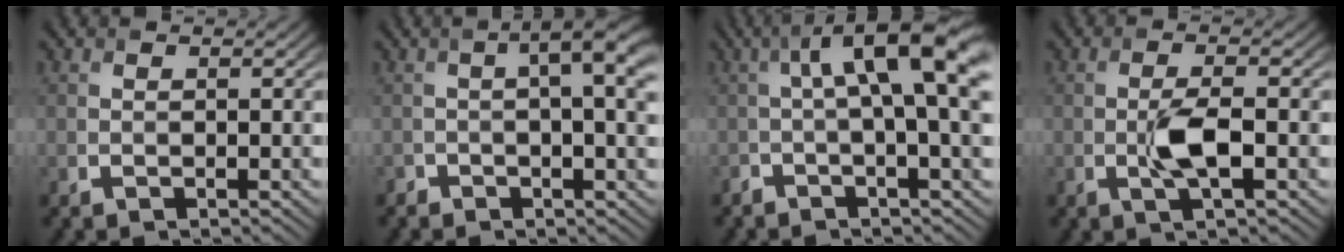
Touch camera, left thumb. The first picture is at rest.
{"total": 5.8, "force": [0.3, 1.7, 5.5], "torque": [-0.082, 0.006, 0.005]}
{"total": 9.8, "force": [1.4, 2.3, 9.5], "torque": [-0.142, 0.014, 0.024]}
{"total": 3.6, "force": [-0.6, 0.8, 3.4], "torque": [-0.076, 0.005, -0.013]}